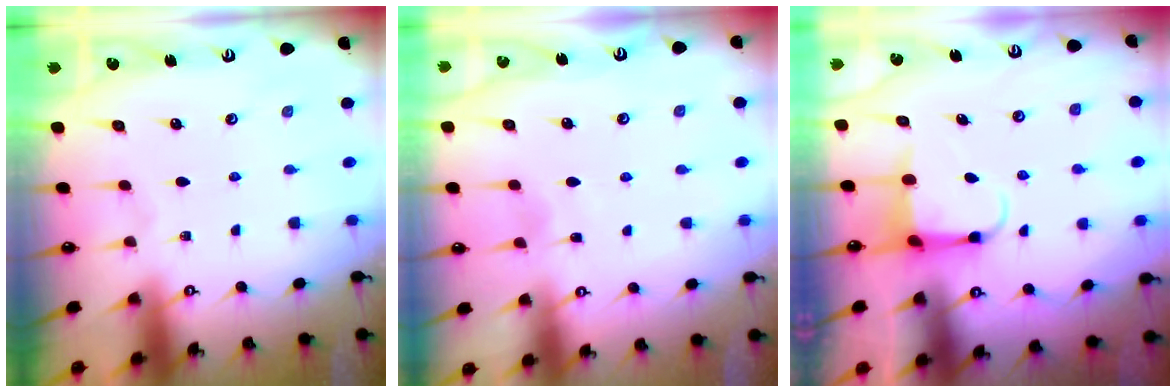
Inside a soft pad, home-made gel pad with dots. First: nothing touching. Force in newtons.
{"total": 4.3, "press": 4.3, "slide": 0.5}
{"total": 4.0, "press": 4.0, "slide": 0.4}